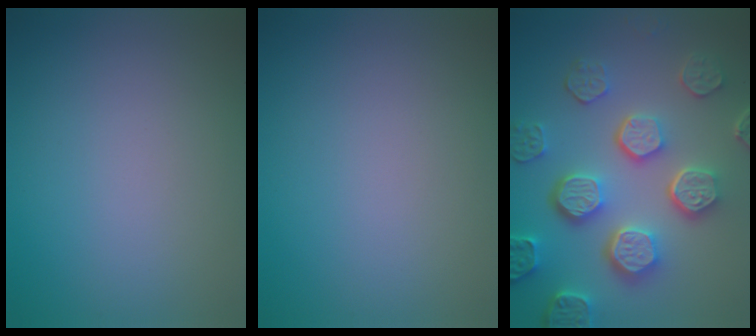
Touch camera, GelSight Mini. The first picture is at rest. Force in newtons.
{"total": 0.0}
{"total": 7.5, "press": 5.9, "slide": 4.6}